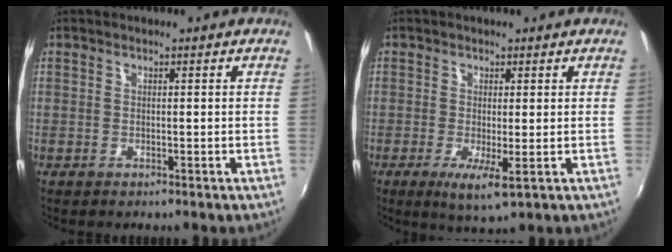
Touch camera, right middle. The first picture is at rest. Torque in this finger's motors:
{"motor_torque": [-0.33, -1.30, -0.11, 0.00]}